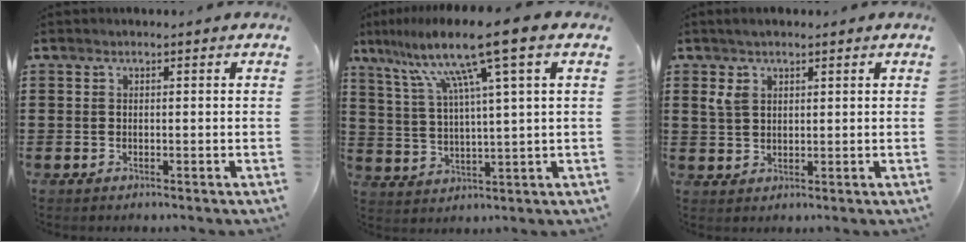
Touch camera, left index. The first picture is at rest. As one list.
[{"total": 11.7, "force": [7.3, -0.3, 9.1], "torque": [-0.197, -0.019, 0.118]}, {"total": 3.5, "force": [2.1, 2.0, 1.9], "torque": [-0.044, 0.010, 0.037]}]